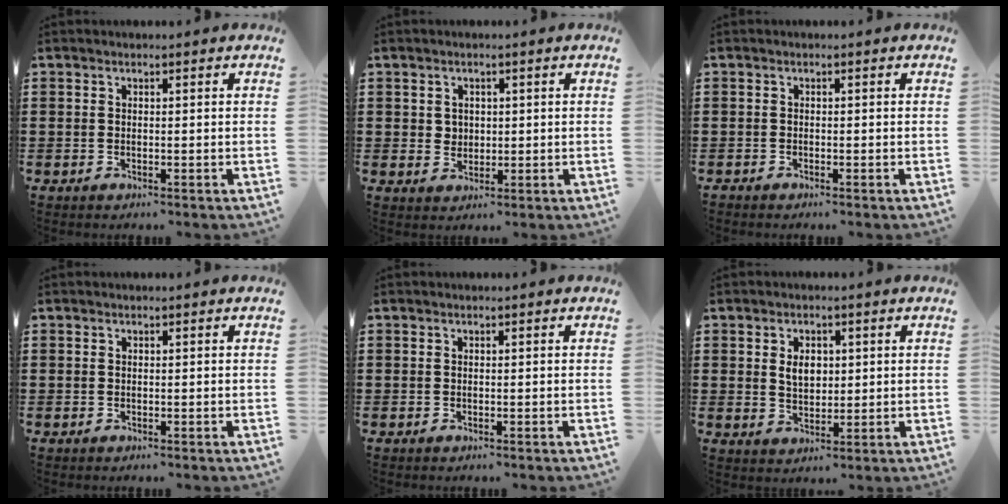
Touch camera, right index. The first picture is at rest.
{"total": 2.0, "force": [0.8, 1.8, 0.5], "torque": [-0.016, 0.009, 0.015]}
{"total": 0.6, "force": [-0.6, 0.2, 0.0], "torque": [-0.001, 0.001, -0.013]}
{"total": 0.0}
{"total": 0.0}
{"total": 3.7, "force": [0.8, 2.5, 2.6], "torque": [-0.049, 0.007, 0.011]}